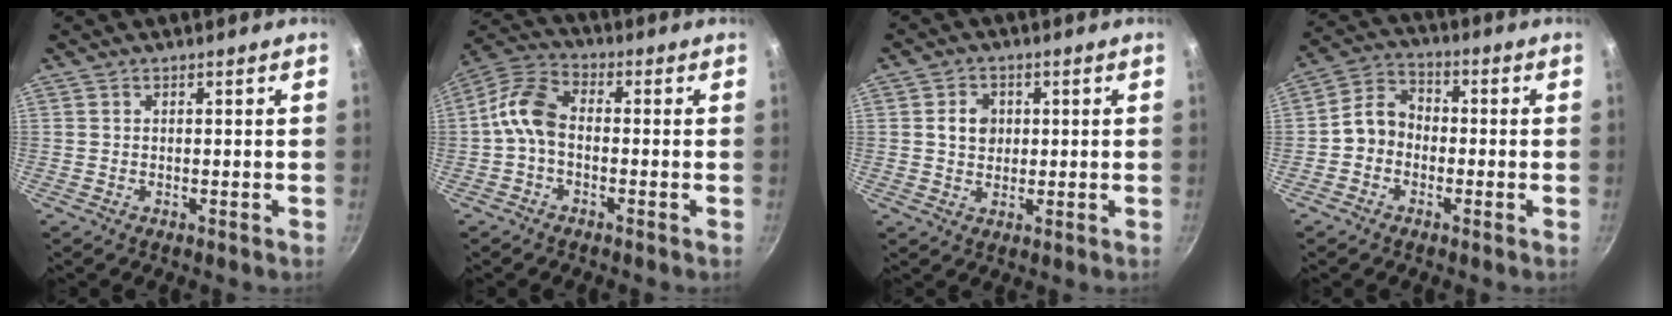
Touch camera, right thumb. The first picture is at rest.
{"total": 7.9, "force": [-1.5, 5.0, 5.9], "torque": [-0.112, 0.036, -0.047]}
{"total": 4.8, "force": [0.8, 4.0, 2.5], "torque": [-0.019, 0.003, 0.011]}
{"total": 6.7, "force": [-1.5, 5.5, 3.6], "torque": [-0.040, 0.028, -0.046]}